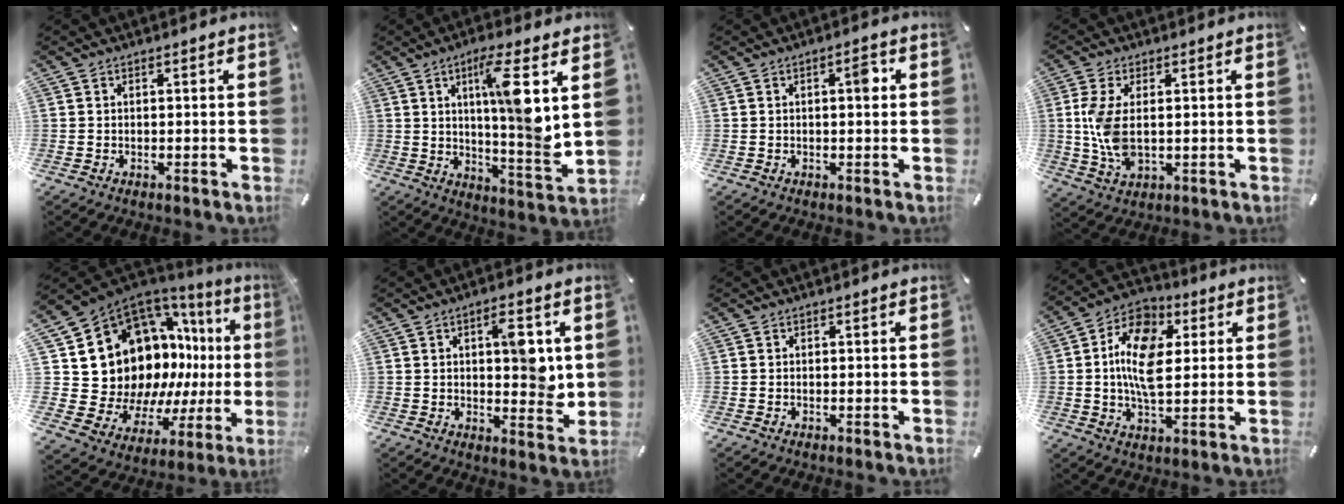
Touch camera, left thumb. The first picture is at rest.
{"total": 13.4, "force": [4.5, 1.4, 12.5], "torque": [-0.189, -0.027, 0.065]}
{"total": 3.3, "force": [0.6, 1.2, 3.1], "torque": [-0.030, -0.001, -0.001]}
{"total": 8.1, "force": [0.6, 4.3, 6.9], "torque": [-0.168, -0.003, 0.005]}
{"total": 21.1, "force": [5.3, 16.4, 12.1], "torque": [-0.184, -0.098, 0.156]}
{"total": 9.2, "force": [2.1, 4.3, 7.8], "torque": [-0.091, -0.015, 0.029]}
{"total": 0.0}
{"total": 13.8, "force": [1.7, 8.8, 10.4], "torque": [-0.207, 0.005, 0.026]}